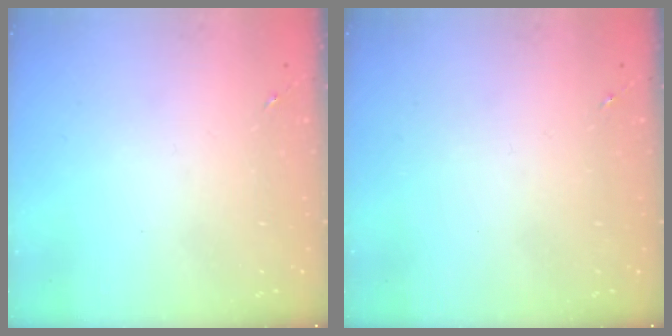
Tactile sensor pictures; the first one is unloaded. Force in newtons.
{"total": 0.0}